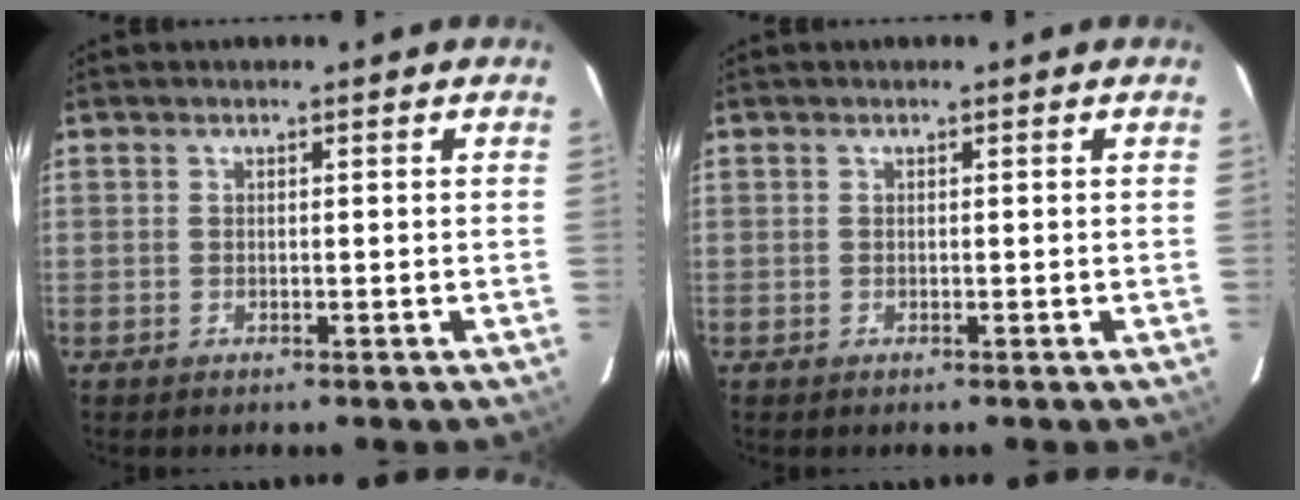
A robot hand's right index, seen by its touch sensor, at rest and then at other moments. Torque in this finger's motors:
{"motor_torque": [0.00, 0.00, 0.00, 0.00]}